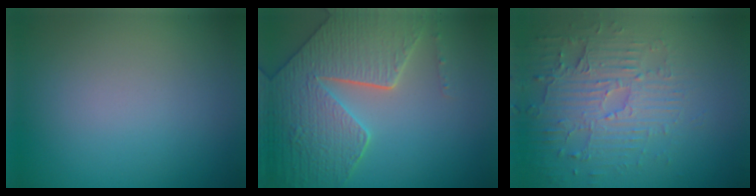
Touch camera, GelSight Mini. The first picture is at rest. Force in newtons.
{"total": 8.0, "press": 6.1, "slide": 5.3}
{"total": 4.1, "press": 3.7, "slide": 1.7}